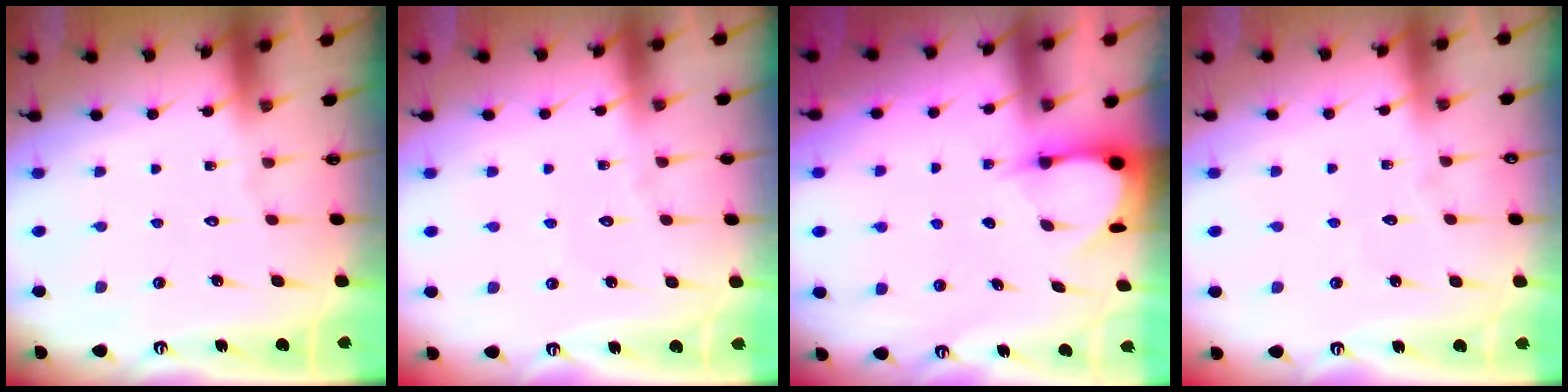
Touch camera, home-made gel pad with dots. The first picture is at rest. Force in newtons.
{"total": 2.3, "press": 2.3, "slide": 0.2}
{"total": 3.6, "press": 3.5, "slide": 0.6}
{"total": 4.5, "press": 4.4, "slide": 0.3}